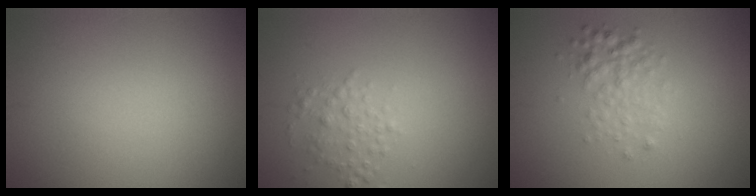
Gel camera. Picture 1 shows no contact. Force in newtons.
{"total": 1.9, "press": 1.9, "slide": 0.0}
{"total": 2.5, "press": 2.5, "slide": 0.0}